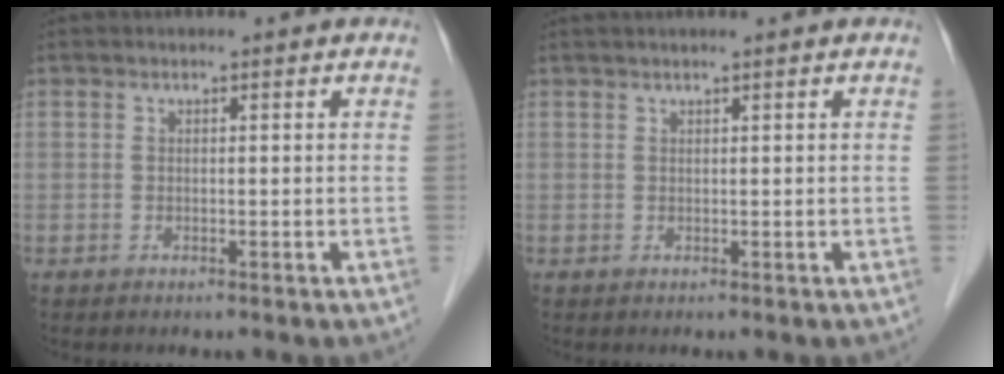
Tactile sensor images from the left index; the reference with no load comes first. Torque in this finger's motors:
{"motor_torque": [-0.13, 0.11, 0.03, 0.02]}